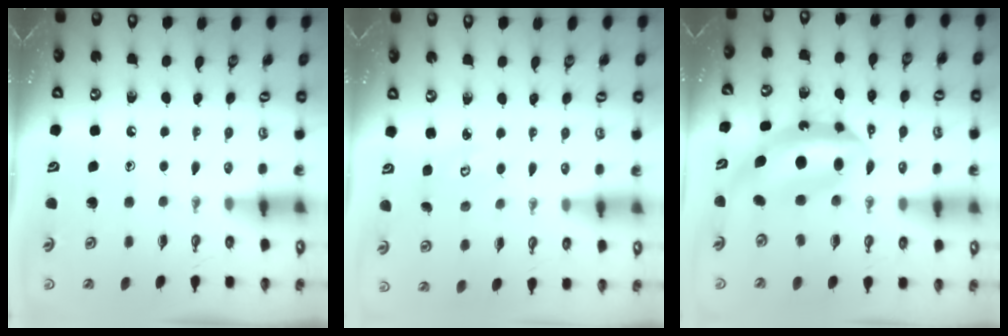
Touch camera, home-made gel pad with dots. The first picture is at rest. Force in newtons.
{"total": 3.1, "press": 3.0, "slide": 0.3}
{"total": 9.2, "press": 9.2, "slide": 0.7}